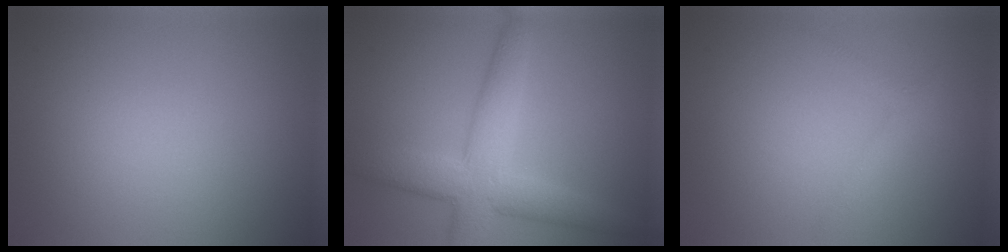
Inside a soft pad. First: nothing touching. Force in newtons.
{"total": 6.4, "press": 6.4, "slide": 0.6}
{"total": 1.4, "press": 1.4, "slide": 0.1}